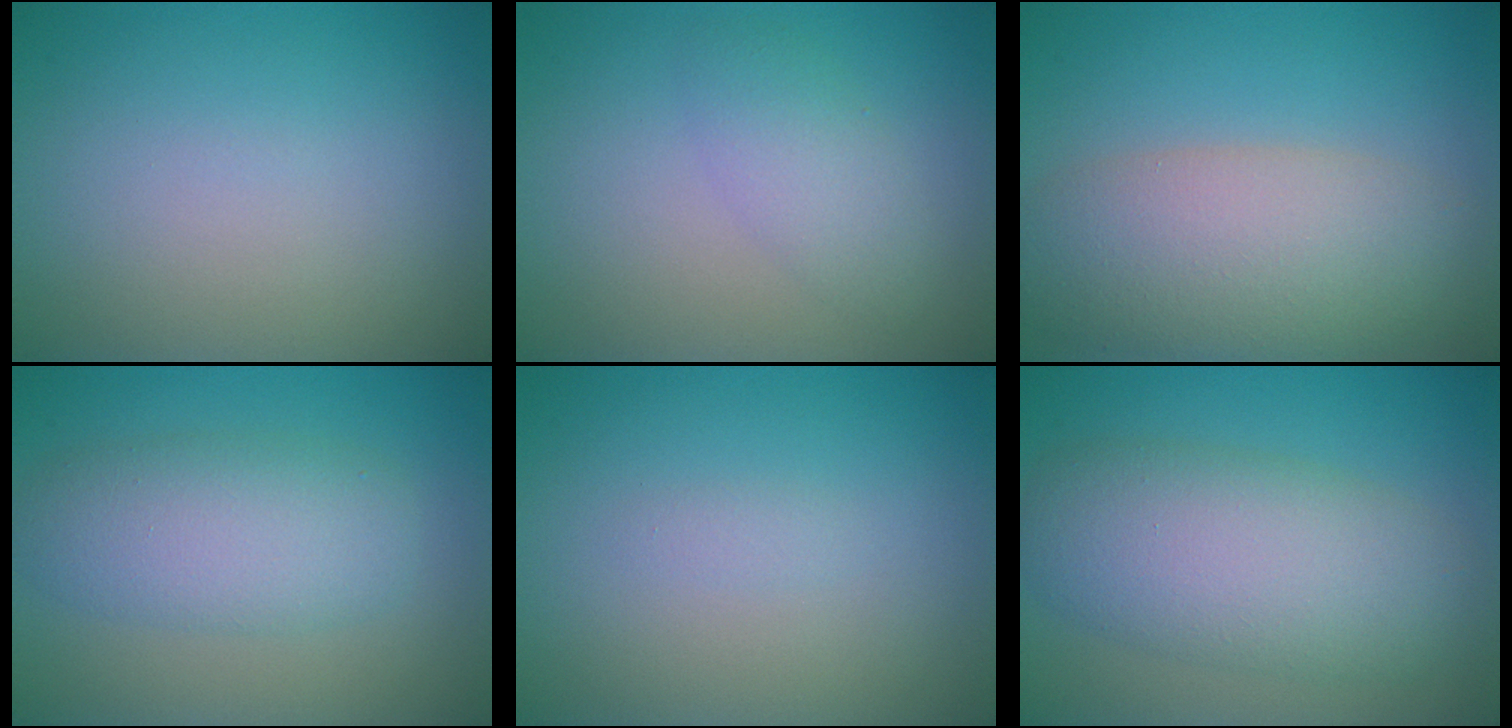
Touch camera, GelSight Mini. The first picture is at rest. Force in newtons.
{"total": 2.5, "press": 2.5, "slide": 0.1}
{"total": 7.7, "press": 7.6, "slide": 0.3}
{"total": 5.0, "press": 5.0, "slide": 0.2}
{"total": 0.6, "press": 0.6, "slide": 0.0}
{"total": 7.6, "press": 7.6, "slide": 0.6}